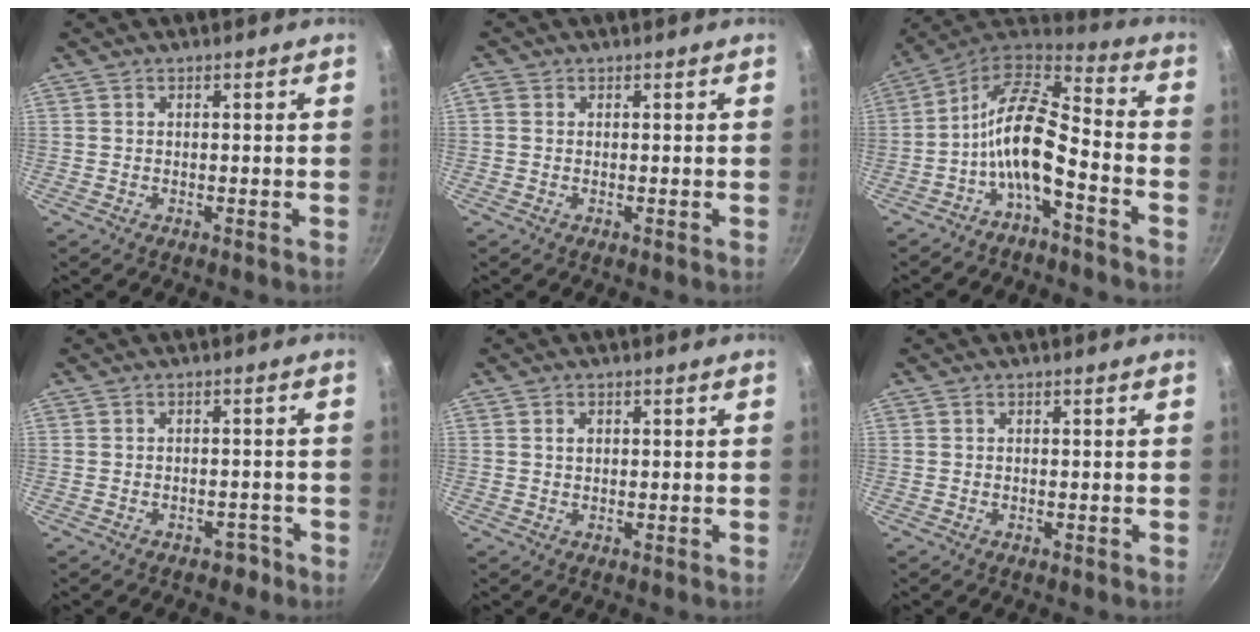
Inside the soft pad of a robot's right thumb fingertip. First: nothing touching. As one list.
[{"total": 1.1, "force": [0.1, 0.9, 0.6], "torque": [-0.014, 0.004, -0.001]}, {"total": 13.0, "force": [-4.9, 5.2, 10.8], "torque": [-0.209, 0.064, -0.100]}, {"total": 2.4, "force": [-1.6, 1.6, 0.8], "torque": [0.010, 0.027, -0.008]}, {"total": 1.5, "force": [0.4, 1.1, 0.9], "torque": [-0.011, 0.005, 0.006]}, {"total": 0.0}]